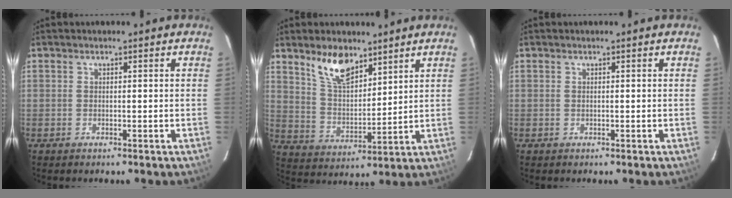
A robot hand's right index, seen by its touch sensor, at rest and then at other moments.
{"total": 9.8, "force": [6.9, 4.2, 5.5], "torque": [-0.098, 0.006, 0.138]}
{"total": 0.0}